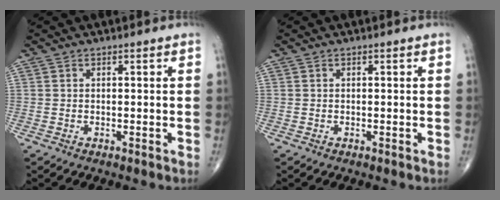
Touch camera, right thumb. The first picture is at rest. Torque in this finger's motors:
{"motor_torque": [-0.04, 0.04, 0.03, 0.03, -0.01]}